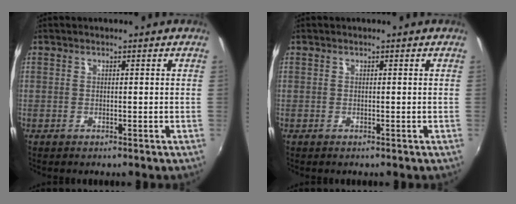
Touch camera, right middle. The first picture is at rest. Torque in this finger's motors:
{"motor_torque": [0.00, 0.00, 0.00, 0.00]}